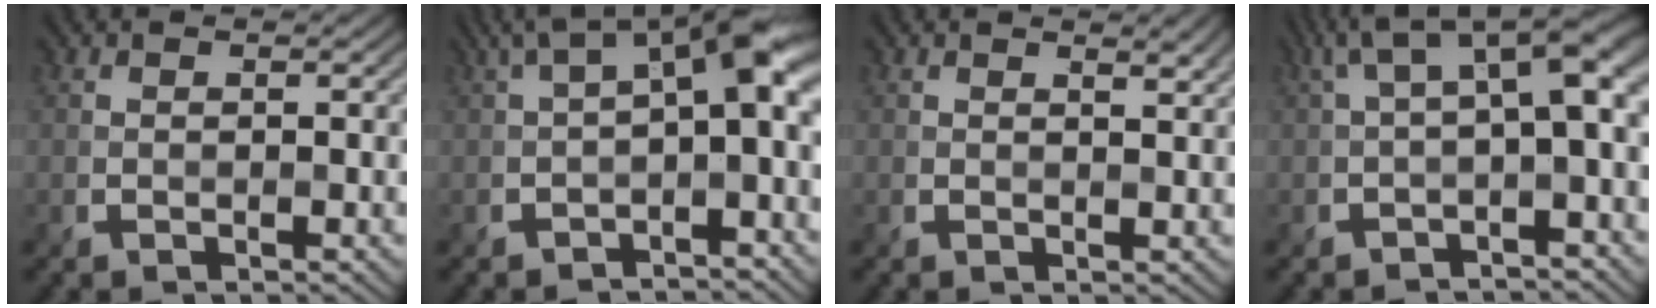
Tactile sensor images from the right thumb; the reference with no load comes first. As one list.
[{"total": 8.6, "force": [0.7, 3.3, 7.9], "torque": [-0.127, 0.014, 0.007]}, {"total": 1.9, "force": [1.4, 0.4, 1.3], "torque": [-0.020, -0.003, 0.023]}, {"total": 7.3, "force": [0.9, 2.3, 6.9], "torque": [-0.110, 0.015, 0.013]}]